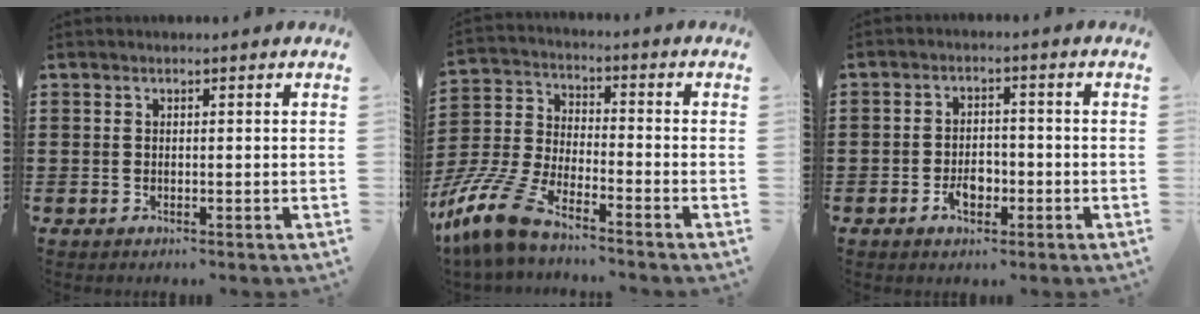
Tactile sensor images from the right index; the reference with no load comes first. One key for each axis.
{"total": 10.5, "fx": -8.6, "fy": 2.0, "fz": 5.6, "tx": -0.147, "ty": 0.007, "tz": -0.178}
{"total": 3.6, "fx": -1.5, "fy": 2.2, "fz": 2.4, "tx": -0.037, "ty": 0.002, "tz": -0.028}